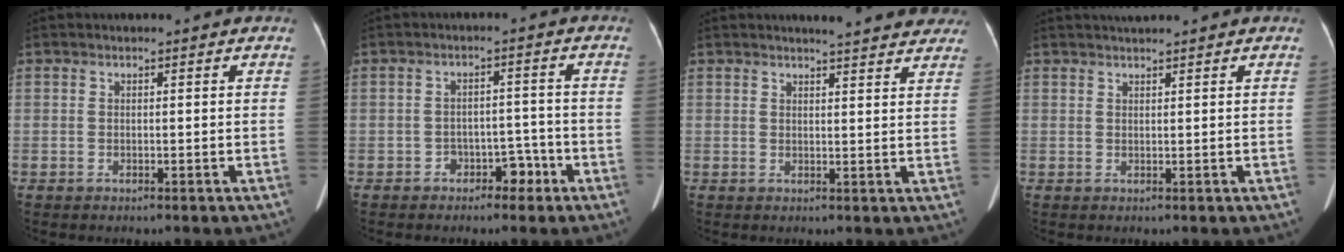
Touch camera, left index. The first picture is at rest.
{"total": 3.7, "force": [-2.3, 2.4, 1.5], "torque": [-0.016, 0.016, -0.029]}
{"total": 10.5, "force": [9.6, 1.5, 3.9], "torque": [-0.031, -0.004, 0.092]}
{"total": 1.8, "force": [1.6, -0.4, 0.6], "torque": [-0.006, 0.015, 0.033]}